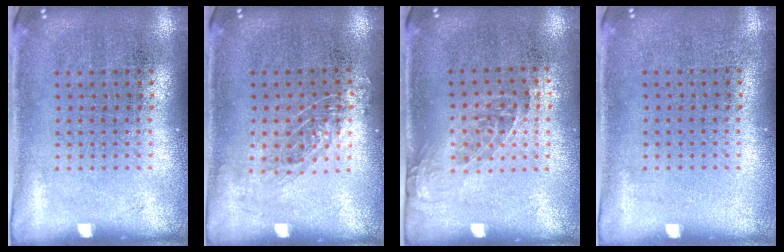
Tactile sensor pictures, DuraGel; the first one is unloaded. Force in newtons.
{"total": 0.9, "press": 0.9, "slide": 0.3}
{"total": 1.2, "press": 1.0, "slide": 0.7}
{"total": 0.0}